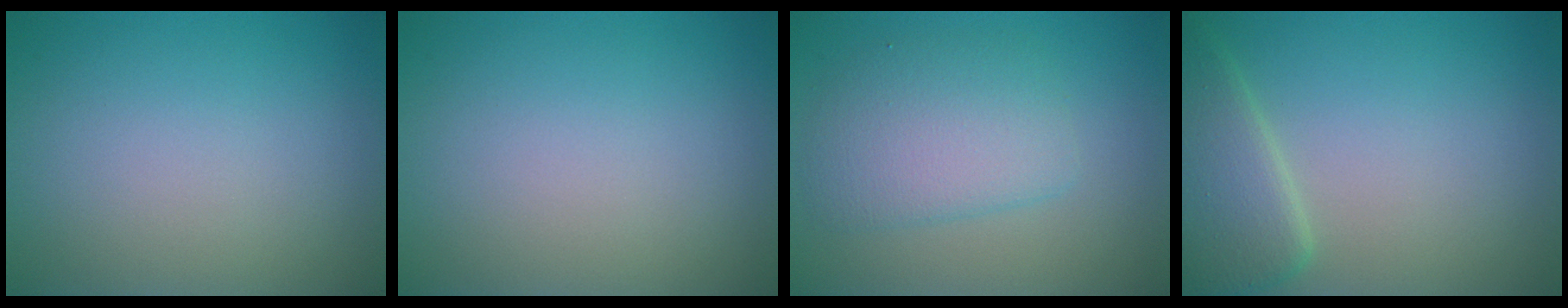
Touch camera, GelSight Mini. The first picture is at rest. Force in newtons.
{"total": 0.0}
{"total": 4.2, "press": 4.2, "slide": 0.0}
{"total": 4.4, "press": 4.4, "slide": 0.3}